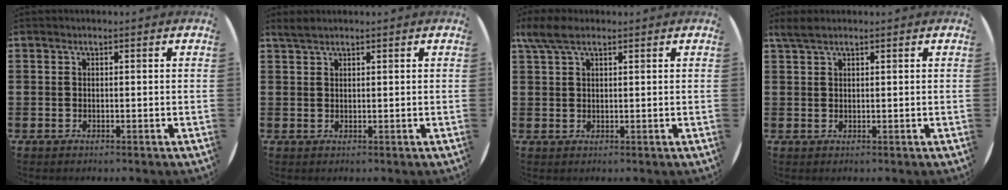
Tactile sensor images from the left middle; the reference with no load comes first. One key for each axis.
{"total": 1.4, "fx": 1.3, "fy": 0.2, "fz": 0.4, "tx": -0.008, "ty": 0.002, "tz": 0.024}
{"total": 3.6, "fx": 2.3, "fy": 1.5, "fz": 2.4, "tx": -0.053, "ty": 0.006, "tz": 0.041}
{"total": 1.8, "fx": 1.5, "fy": 0.4, "fz": 0.9, "tx": -0.020, "ty": 0.004, "tz": 0.027}